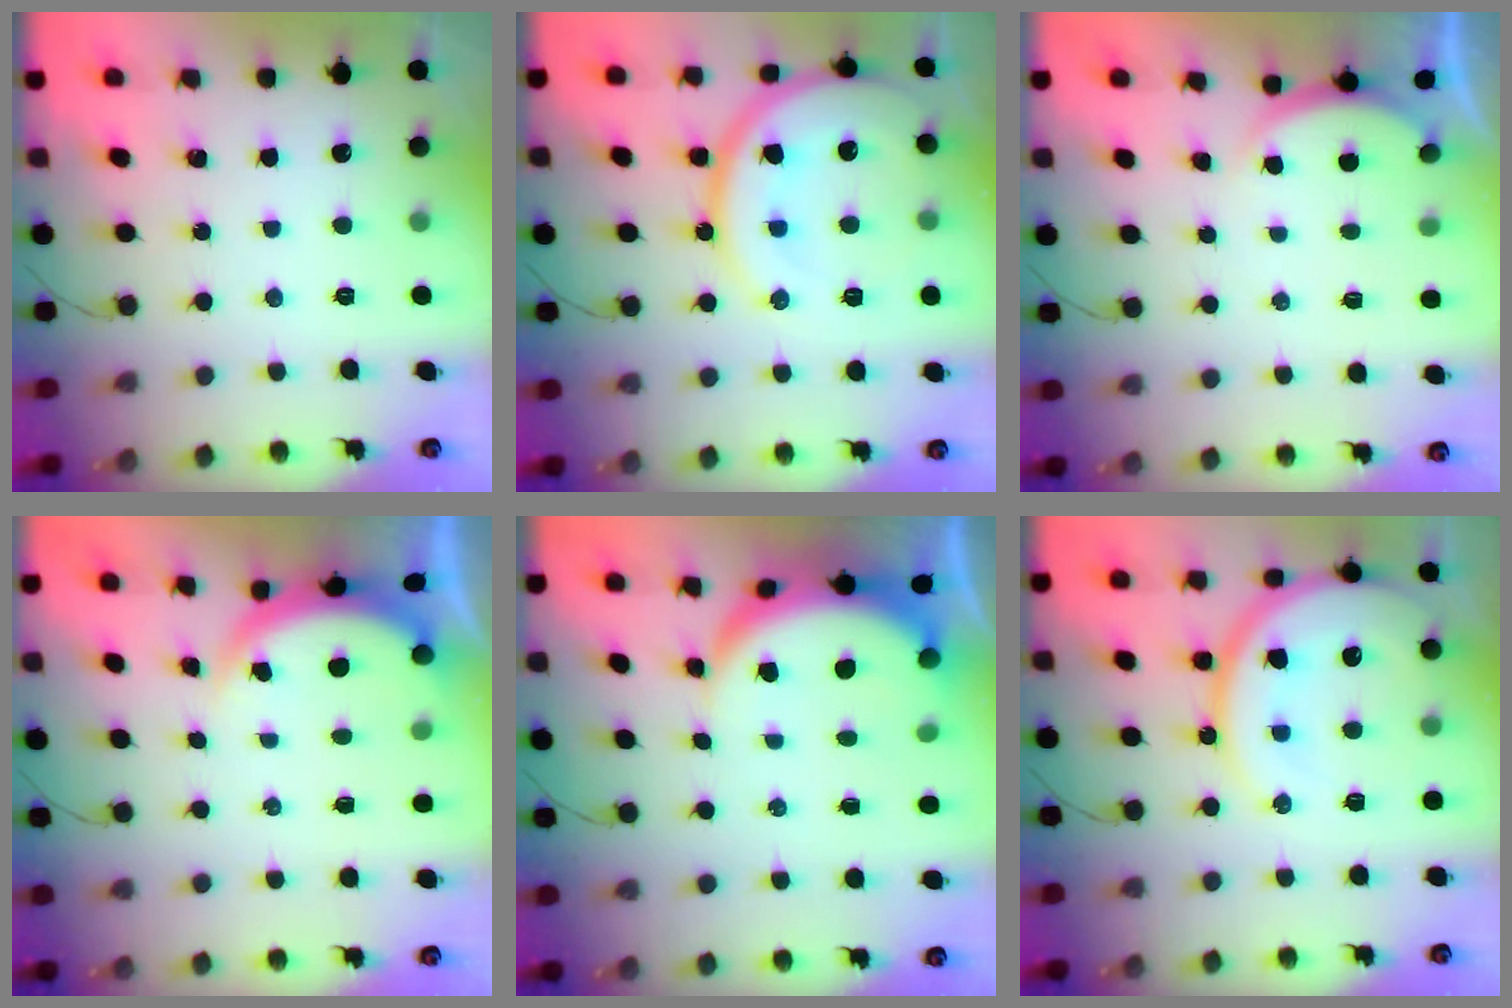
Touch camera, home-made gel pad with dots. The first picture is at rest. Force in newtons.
{"total": 18.2, "press": 18.1, "slide": 2.0}
{"total": 2.4, "press": 2.4, "slide": 0.6}
{"total": 4.4, "press": 4.4, "slide": 0.2}
{"total": 5.8, "press": 5.8, "slide": 0.8}
{"total": 16.7, "press": 16.6, "slide": 1.8}